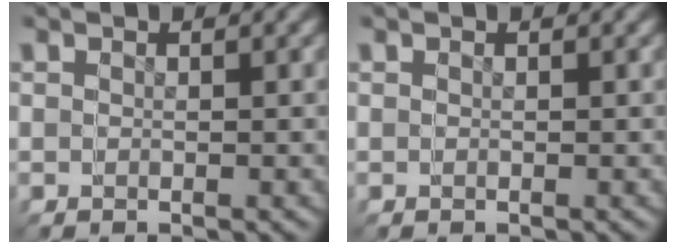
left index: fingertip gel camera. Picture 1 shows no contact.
{"total": 0.0}